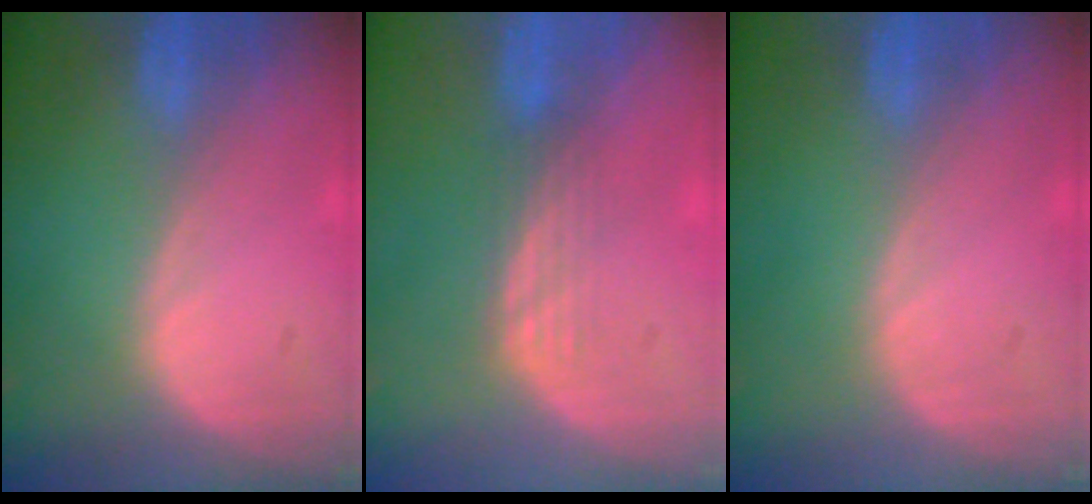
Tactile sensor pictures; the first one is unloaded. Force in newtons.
{"total": 2.9, "press": 2.5, "slide": 1.5}
{"total": 0.0}